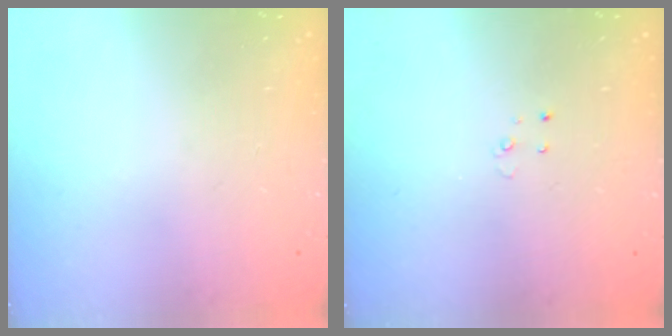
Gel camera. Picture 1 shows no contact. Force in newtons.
{"total": 2.3, "press": 2.3, "slide": 0.2}